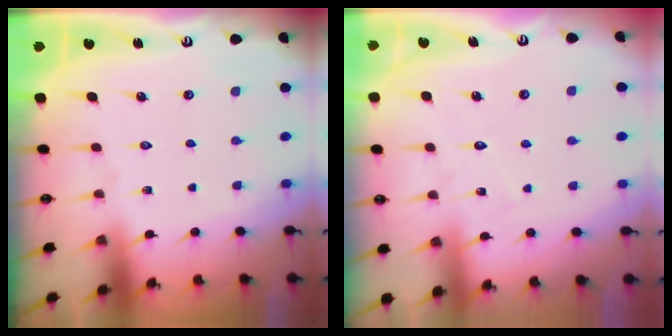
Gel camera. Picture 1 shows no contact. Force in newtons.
{"total": 5.2, "press": 5.2, "slide": 0.4}